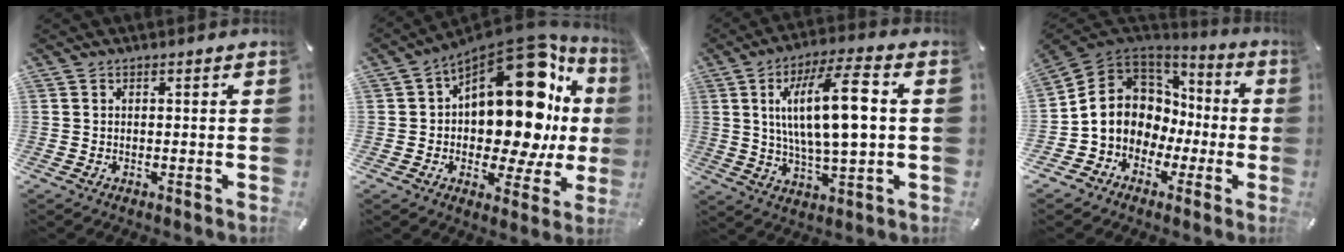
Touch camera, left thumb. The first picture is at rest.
{"total": 22.2, "force": [6.9, 11.5, 17.6], "torque": [-0.244, -0.070, 0.112]}
{"total": 17.2, "force": [2.9, 5.6, 16.0], "torque": [-0.283, 0.002, 0.040]}
{"total": 10.7, "force": [-1.4, 10.2, 3.0], "torque": [-0.070, -0.008, -0.022]}